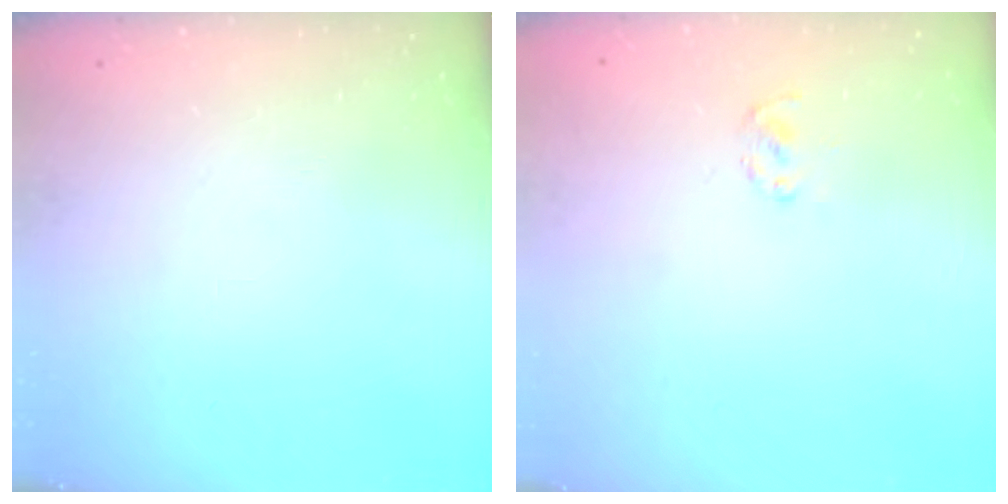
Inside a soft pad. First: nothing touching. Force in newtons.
{"total": 2.1, "press": 1.9, "slide": 0.9}